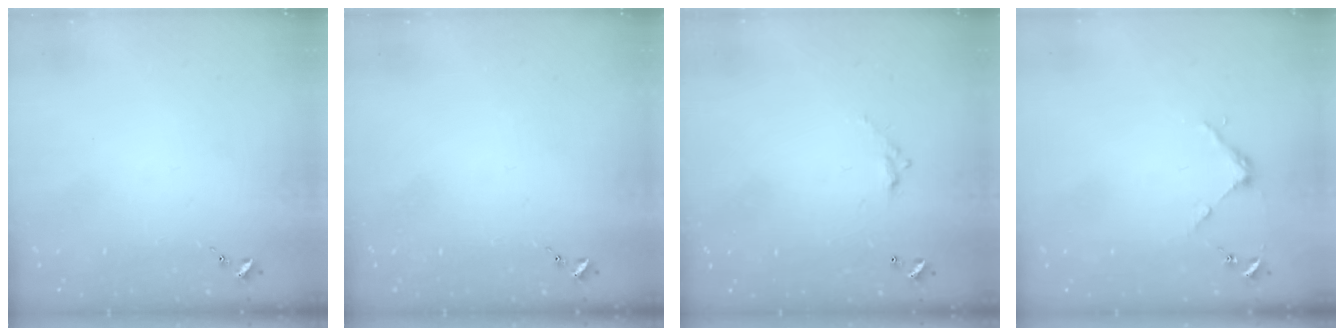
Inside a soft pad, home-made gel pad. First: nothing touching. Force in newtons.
{"total": 0.0}
{"total": 4.9, "press": 4.9, "slide": 0.2}
{"total": 3.7, "press": 3.7, "slide": 0.3}